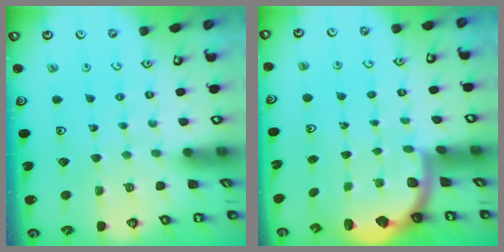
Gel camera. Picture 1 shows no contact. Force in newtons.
{"total": 2.0, "press": 2.0, "slide": 0.5}